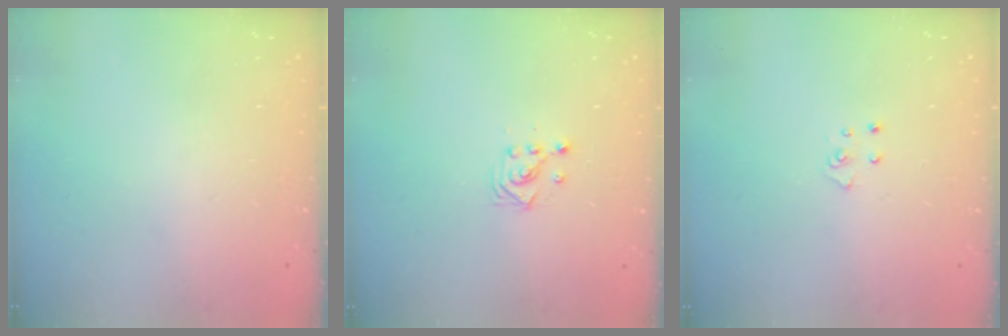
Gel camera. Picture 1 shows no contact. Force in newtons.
{"total": 3.3, "press": 3.3, "slide": 0.2}
{"total": 3.4, "press": 3.4, "slide": 0.3}